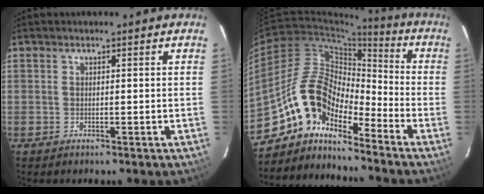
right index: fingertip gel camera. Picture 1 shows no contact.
{"total": 12.2, "force": [-9.9, 5.0, 4.9], "torque": [-0.082, 0.025, -0.204]}